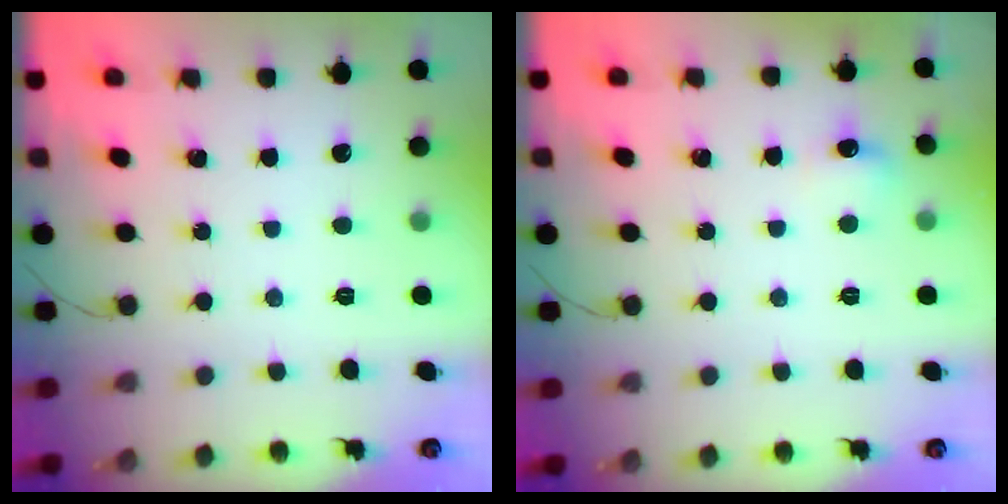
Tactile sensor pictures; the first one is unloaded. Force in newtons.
{"total": 9.1, "press": 5.0, "slide": 7.7}